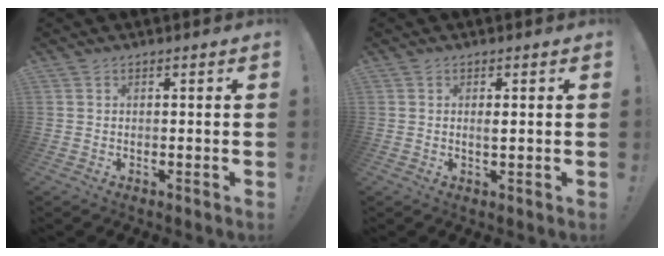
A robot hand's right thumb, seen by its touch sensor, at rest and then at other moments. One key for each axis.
{"total": 1.2, "fx": 0.1, "fy": 0.4, "fz": 1.2, "tx": -0.020, "ty": -0.002, "tz": 0.001}